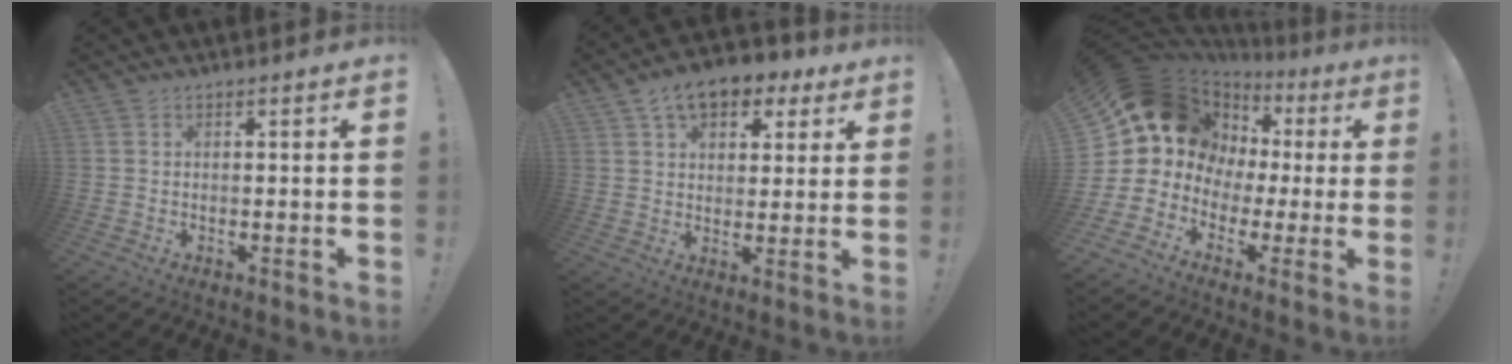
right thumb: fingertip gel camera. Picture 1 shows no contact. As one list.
[{"total": 10.7, "force": [6.0, 6.7, 5.8], "torque": [-0.092, -0.025, 0.115]}, {"total": 14.4, "force": [4.6, 12.1, 6.4], "torque": [-0.113, -0.028, 0.109]}]